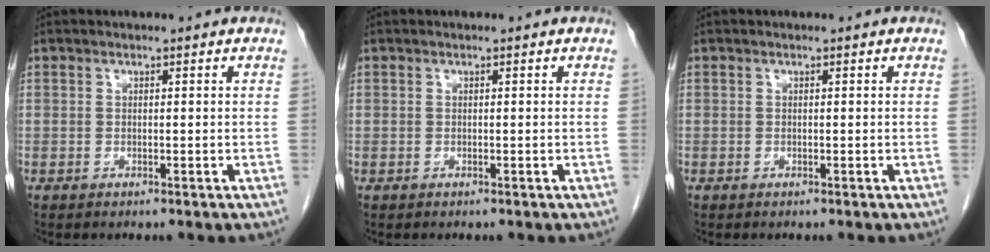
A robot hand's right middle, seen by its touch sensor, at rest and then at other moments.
{"total": 0.0}
{"total": 0.0}